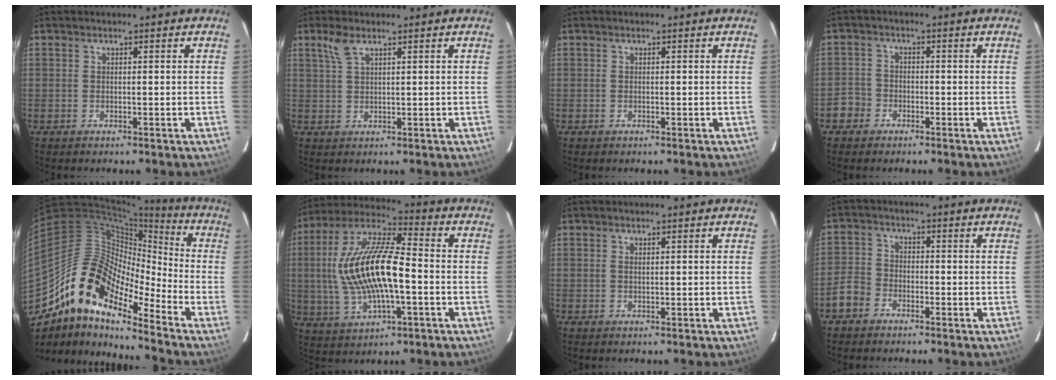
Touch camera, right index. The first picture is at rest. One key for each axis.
{"total": 3.0, "fx": 2.0, "fy": 0.9, "fz": 2.0, "tx": -0.043, "ty": 0.006, "tz": 0.042}
{"total": 0.0}
{"total": 3.8, "fx": -2.2, "fy": 3.1, "fz": 0.3, "tx": -0.003, "ty": 0.015, "tz": -0.044}
{"total": 16.2, "fx": -12.2, "fy": 5.3, "fz": 9.3, "tx": -0.143, "ty": 0.001, "tz": -0.248}
{"total": 18.1, "fx": -1.3, "fy": 6.6, "fz": 16.8, "tx": -0.337, "ty": 0.009, "tz": -0.024}
{"total": 0.6, "fx": 0.2, "fy": 0.3, "fz": 0.5, "tx": -0.011, "ty": 0.002, "tz": 0.003}
{"total": 4.6, "fx": -2.9, "fy": 3.3, "fz": 1.3, "tx": -0.029, "ty": 0.014, "tz": -0.061}